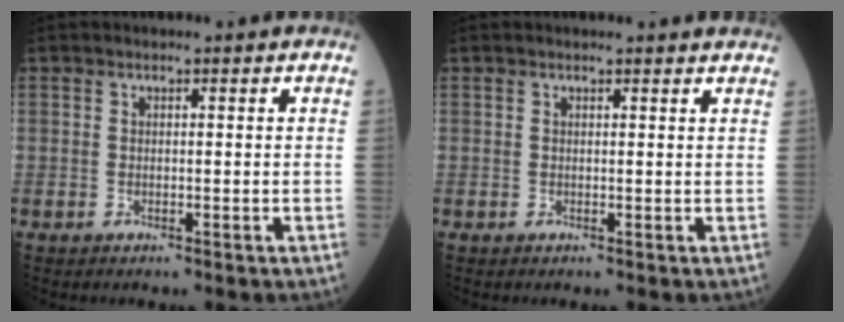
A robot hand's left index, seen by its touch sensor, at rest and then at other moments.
{"total": 1.4, "force": [1.4, -0.2, -0.2], "torque": [0.004, -0.004, -0.002]}